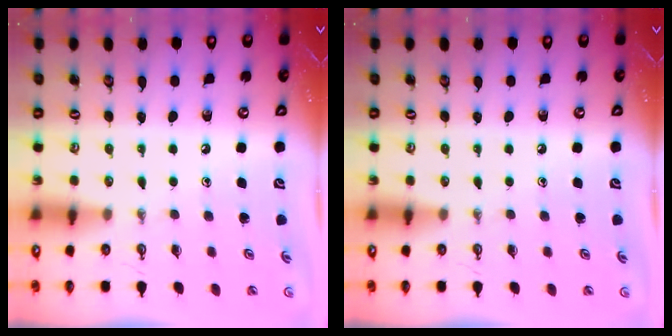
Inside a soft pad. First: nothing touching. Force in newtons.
{"total": 0.0}